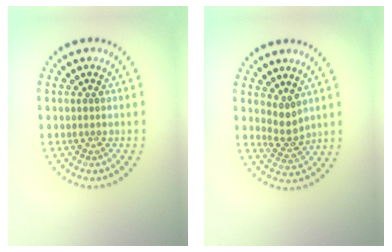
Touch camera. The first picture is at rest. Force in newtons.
{"total": 2.1, "press": 1.5, "slide": 1.5}